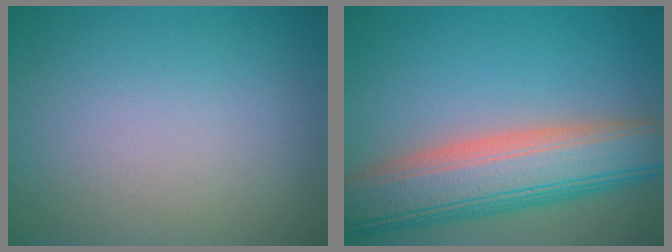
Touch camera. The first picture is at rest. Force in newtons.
{"total": 10.0, "press": 10.0, "slide": 0.7}